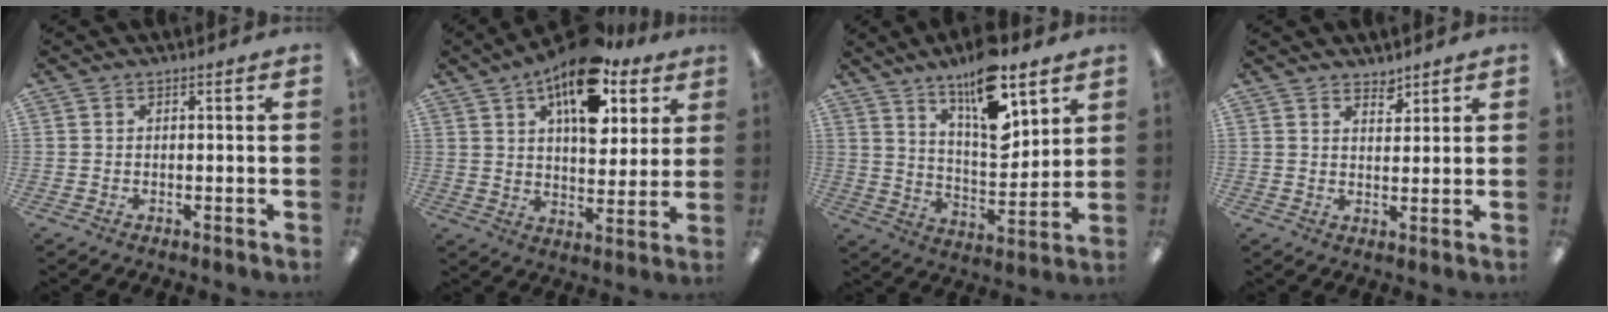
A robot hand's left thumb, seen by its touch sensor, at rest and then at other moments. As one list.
[{"total": 17.9, "force": [9.9, 9.0, 11.9], "torque": [-0.166, -0.043, 0.165]}, {"total": 16.3, "force": [11.0, 5.7, 10.6], "torque": [-0.171, -0.061, 0.185]}, {"total": 3.2, "force": [2.8, 1.3, 0.6], "torque": [0.009, -0.022, 0.048]}]